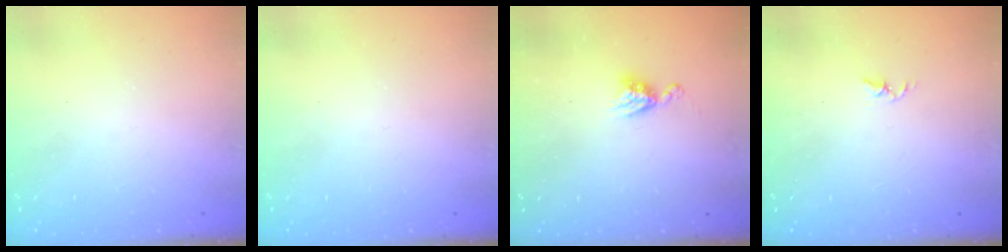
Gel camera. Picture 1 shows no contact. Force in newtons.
{"total": 0.0}
{"total": 5.3, "press": 5.3, "slide": 0.5}
{"total": 1.8, "press": 1.7, "slide": 0.3}